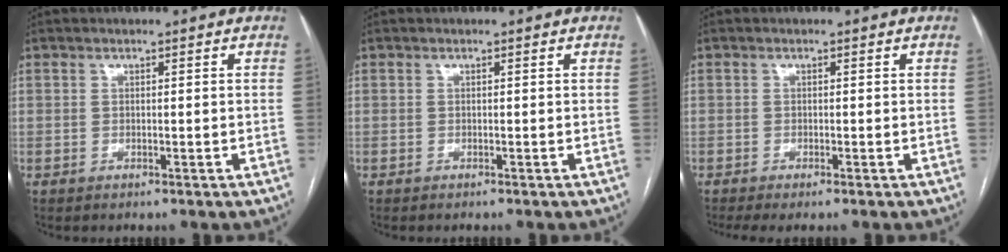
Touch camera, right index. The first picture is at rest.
{"total": 0.0}
{"total": 2.5, "force": [-1.8, 0.2, 1.8], "torque": [-0.024, -0.004, -0.030]}